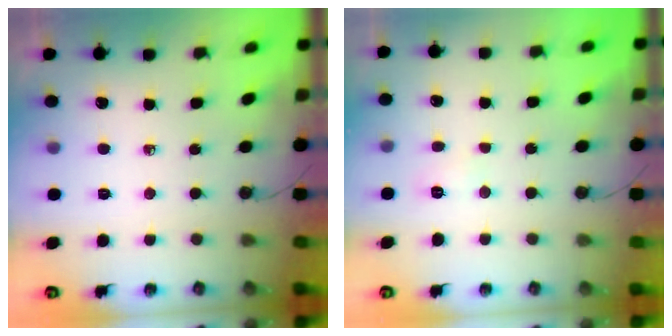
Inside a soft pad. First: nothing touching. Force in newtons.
{"total": 3.4, "press": 3.2, "slide": 1.0}